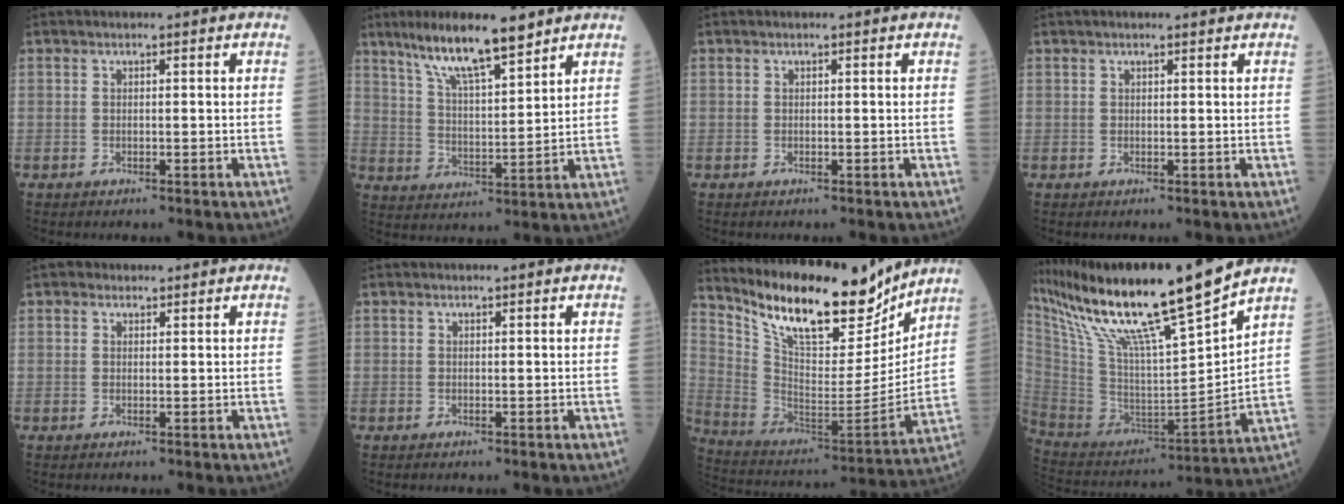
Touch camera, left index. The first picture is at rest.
{"total": 11.2, "force": [8.4, 1.4, 7.2], "torque": [-0.135, 0.004, 0.150]}
{"total": 0.0}
{"total": 1.1, "force": [0.9, 0.1, 0.6], "torque": [-0.009, 0.009, 0.013]}
{"total": 0.9, "force": [0.4, 0.8, 0.0], "torque": [0.001, 0.001, 0.002]}
{"total": 0.0}
{"total": 20.0, "force": [16.2, 5.8, 10.2], "torque": [-0.186, -0.029, 0.278]}
{"total": 22.6, "force": [17.5, -0.2, 14.3], "torque": [-0.262, -0.012, 0.317]}